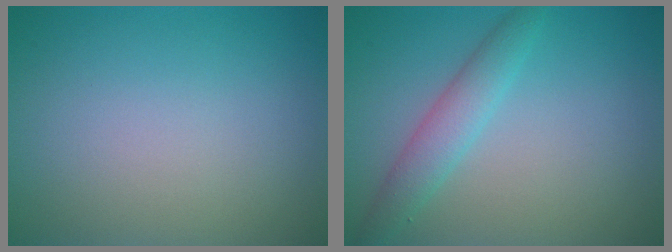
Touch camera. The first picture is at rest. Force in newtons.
{"total": 2.8, "press": 2.8, "slide": 0.1}